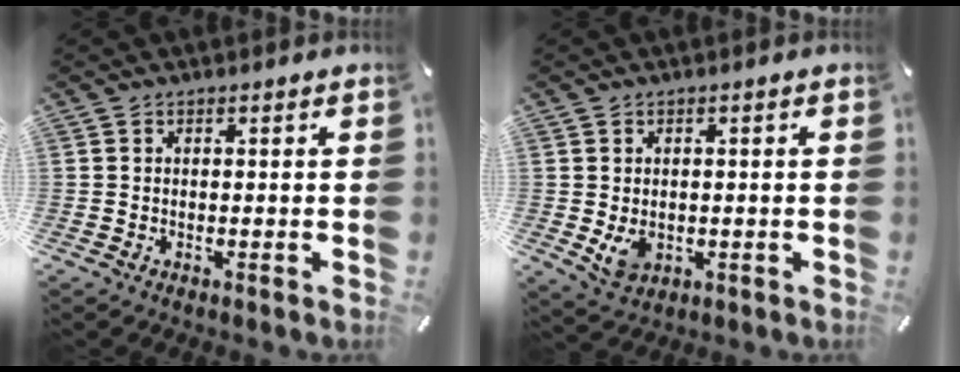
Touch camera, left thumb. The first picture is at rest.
{"total": 4.5, "force": [-0.2, 3.6, 2.7], "torque": [-0.044, -0.005, -0.005]}